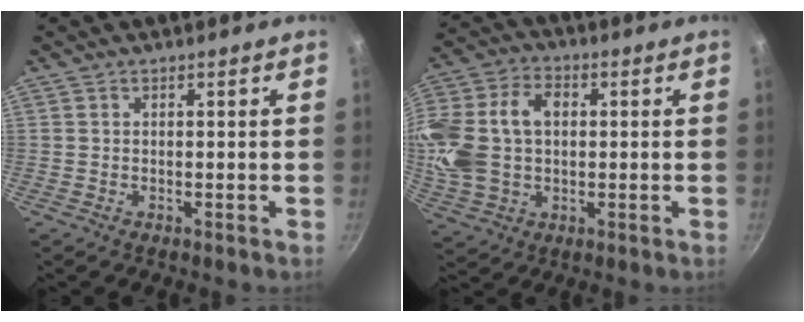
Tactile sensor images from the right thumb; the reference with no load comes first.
{"total": 18.7, "force": [1.8, 13.4, 13.0], "torque": [-0.264, 0.028, 0.032]}